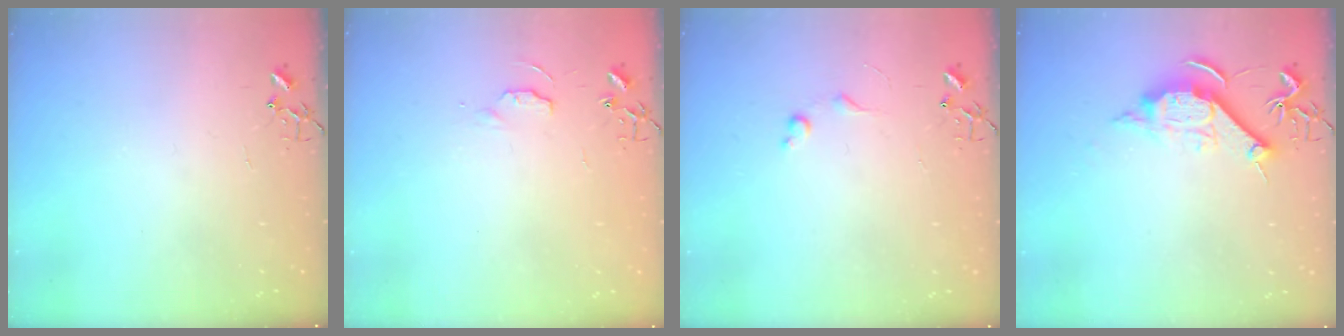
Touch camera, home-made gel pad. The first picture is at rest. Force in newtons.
{"total": 3.8, "press": 3.7, "slide": 0.5}
{"total": 5.9, "press": 5.8, "slide": 0.8}
{"total": 11.2, "press": 11.2, "slide": 0.1}